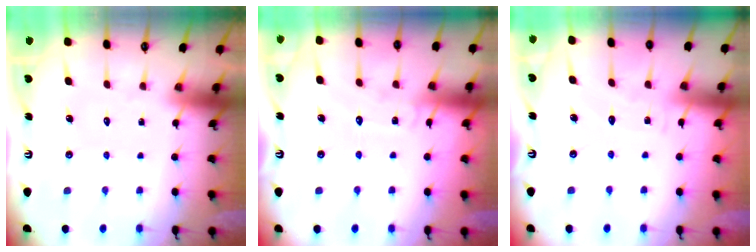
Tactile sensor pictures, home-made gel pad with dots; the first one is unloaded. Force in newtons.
{"total": 6.5, "press": 6.4, "slide": 0.6}
{"total": 3.4, "press": 3.4, "slide": 0.4}